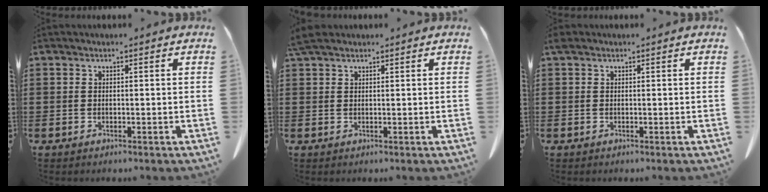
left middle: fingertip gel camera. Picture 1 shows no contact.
{"total": 2.5, "force": [2.0, 0.7, 1.4], "torque": [-0.033, 0.003, 0.040]}
{"total": 0.6, "force": [0.4, 0.4, 0.3], "torque": [-0.009, 0.003, 0.007]}